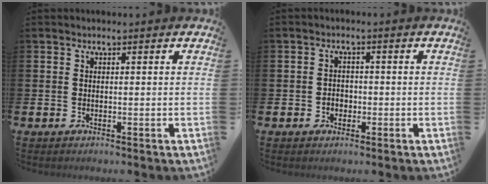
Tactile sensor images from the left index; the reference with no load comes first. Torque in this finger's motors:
{"motor_torque": [0.24, 0.16, 0.00, 0.05]}